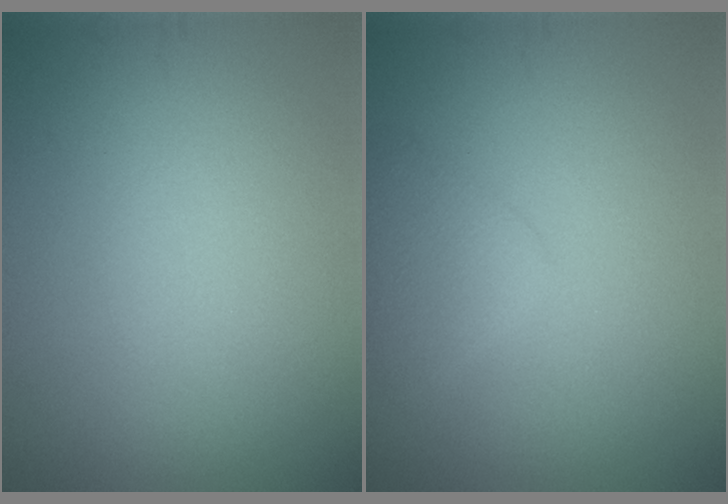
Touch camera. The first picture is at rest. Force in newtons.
{"total": 2.0, "press": 2.0, "slide": 0.0}